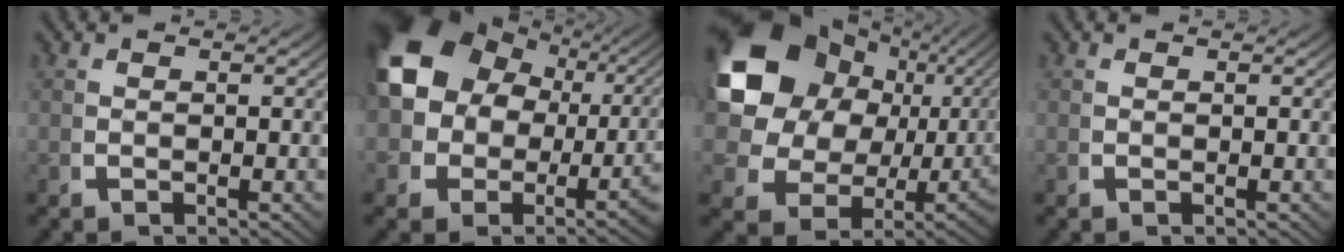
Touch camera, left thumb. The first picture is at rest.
{"total": 11.9, "force": [0.7, 9.6, 6.9], "torque": [-0.162, -0.026, 0.021]}
{"total": 17.0, "force": [2.6, 13.0, 10.7], "torque": [-0.237, -0.031, 0.052]}
{"total": 0.0}